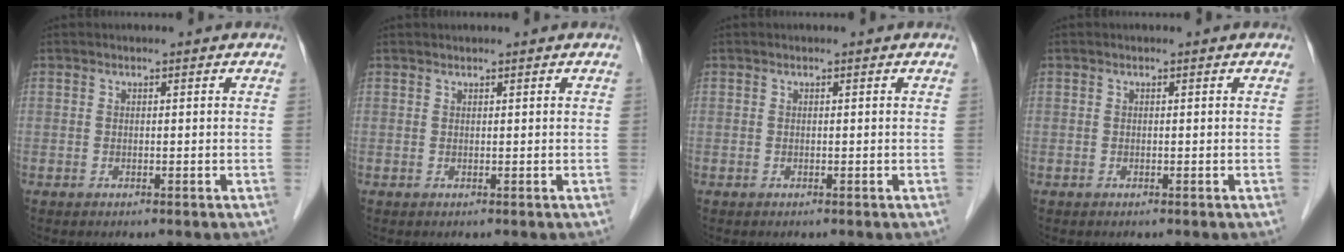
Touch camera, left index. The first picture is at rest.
{"total": 0.0}
{"total": 0.0}
{"total": 0.0}